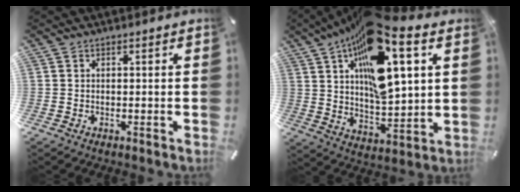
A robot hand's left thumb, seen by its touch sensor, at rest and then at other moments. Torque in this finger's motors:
{"motor_torque": [2.55, 2.45, 2.26, -0.51, 1.03]}